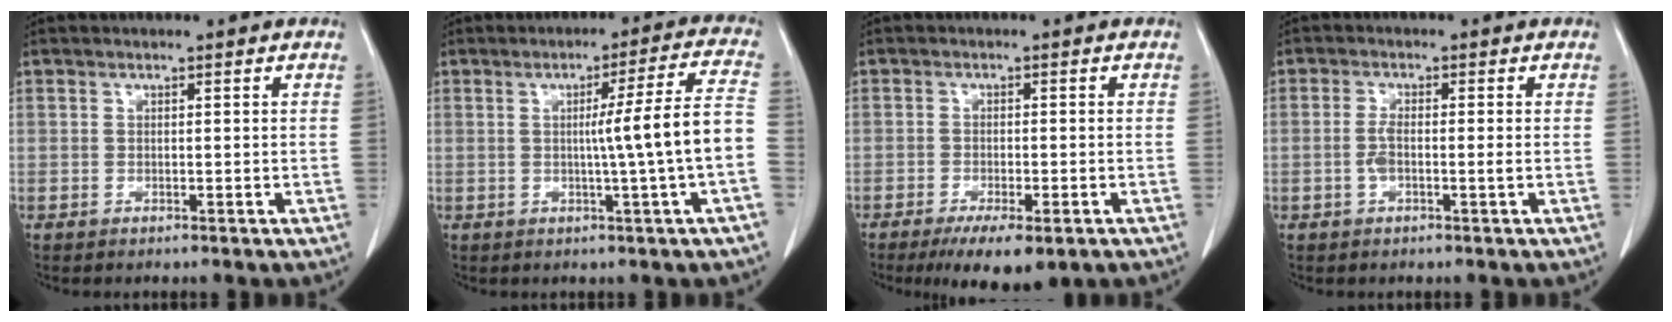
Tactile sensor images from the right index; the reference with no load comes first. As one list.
[{"total": 9.8, "force": [-1.2, -2.1, 9.5], "torque": [-0.133, 0.006, -0.014]}, {"total": 7.9, "force": [-5.0, 2.0, 5.8], "torque": [-0.084, -0.017, -0.071]}, {"total": 2.7, "force": [-0.6, 0.4, 2.6], "torque": [-0.055, 0.002, -0.012]}]